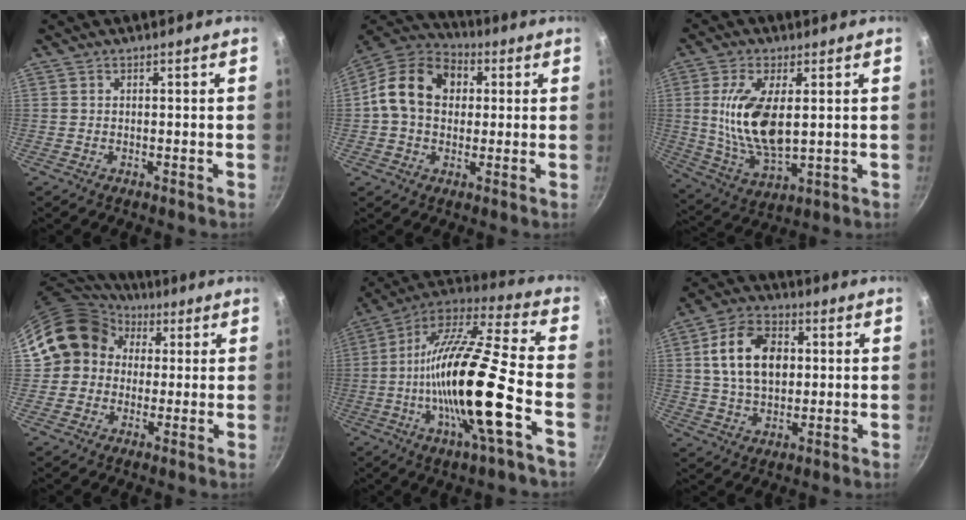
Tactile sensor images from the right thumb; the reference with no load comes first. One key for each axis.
{"total": 15.2, "fx": 2.1, "fy": 11.8, "fz": 9.3, "tx": -0.140, "ty": 0.027, "tz": 0.017}
{"total": 14.2, "fx": 2.0, "fy": 6.8, "fz": 12.3, "tx": -0.235, "ty": -0.014, "tz": 0.045}
{"total": 12.9, "fx": 2.7, "fy": 11.6, "fz": 5.1, "tx": -0.056, "ty": 0.029, "tz": 0.034}
{"total": 23.5, "fx": -5.6, "fy": 4.0, "fz": 22.5, "tx": -0.394, "ty": 0.018, "tz": -0.119}
{"total": 13.6, "fx": 2.4, "fy": 9.2, "fz": 9.7, "tx": -0.149, "ty": 0.007, "tz": 0.034}